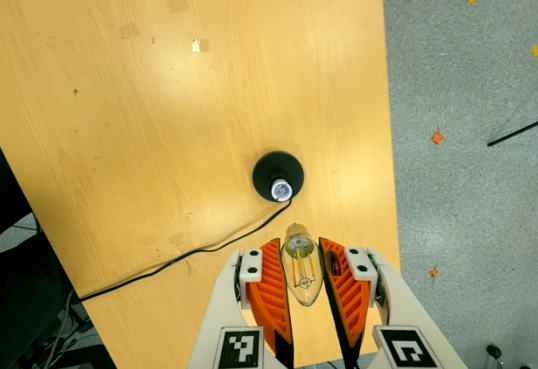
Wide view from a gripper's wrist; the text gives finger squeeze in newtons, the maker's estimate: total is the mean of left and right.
{"total": 11.4, "left": 11.9, "right": 11.0}